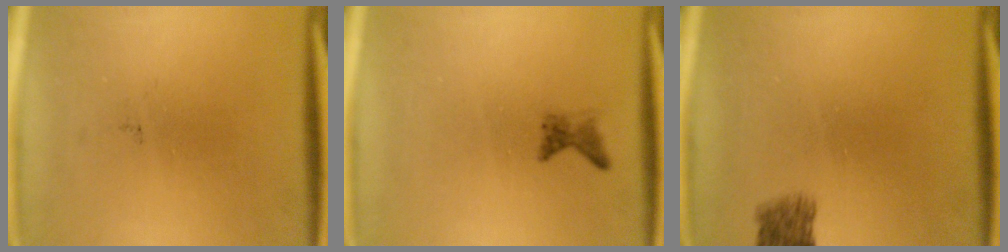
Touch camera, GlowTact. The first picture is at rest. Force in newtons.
{"total": 1.2}
{"total": 2.9}